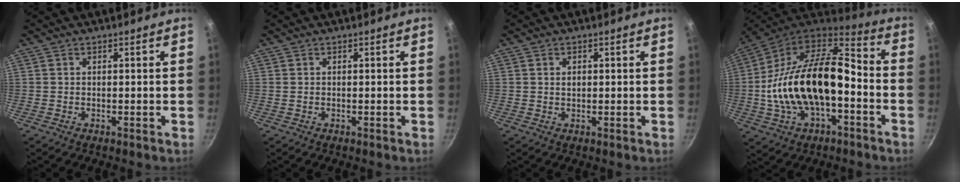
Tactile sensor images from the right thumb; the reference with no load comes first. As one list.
[{"total": 0.0}, {"total": 1.3, "force": [0.3, 1.0, 0.8], "torque": [-0.015, 0.002, 0.008]}, {"total": 24.8, "force": [-3.5, 13.4, 20.6], "torque": [-0.370, 0.049, -0.070]}]